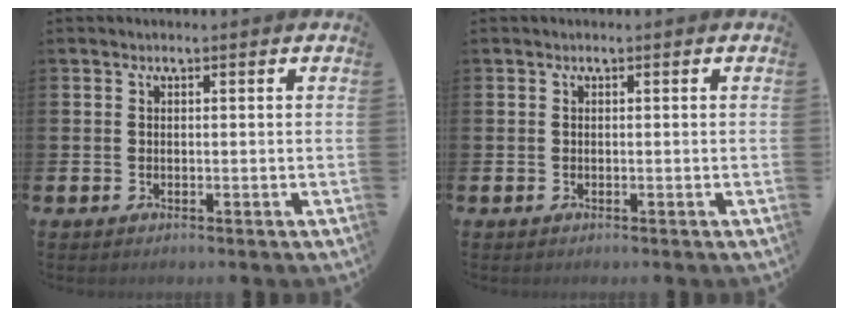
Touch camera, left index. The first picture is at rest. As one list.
[{"total": 0.0}]